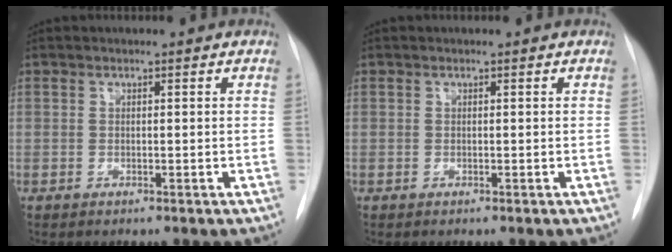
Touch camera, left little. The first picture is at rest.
{"total": 0.0}